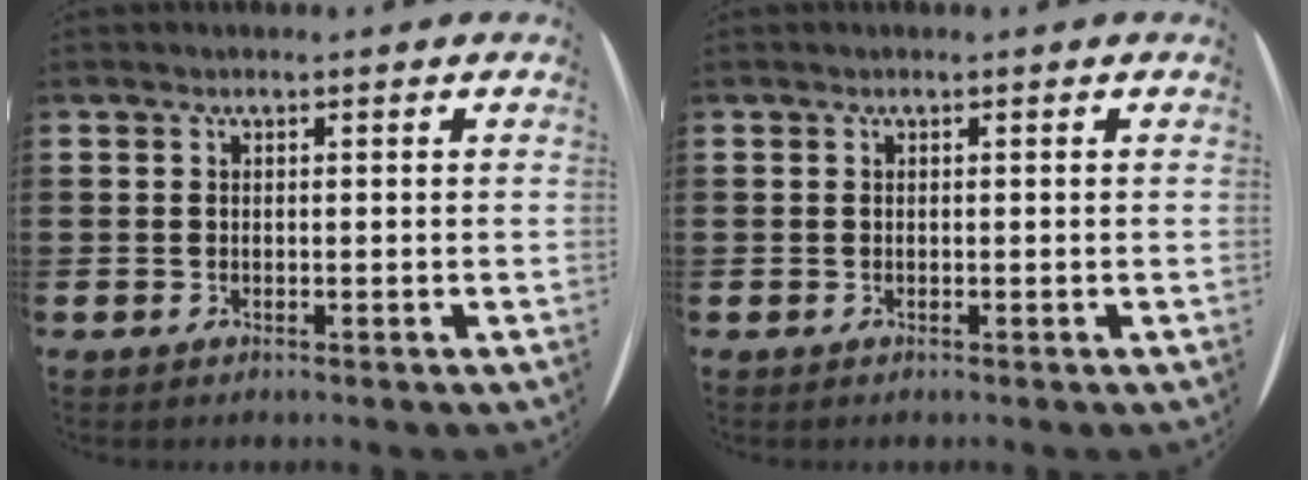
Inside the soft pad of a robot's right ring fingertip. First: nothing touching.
{"total": 0.0}